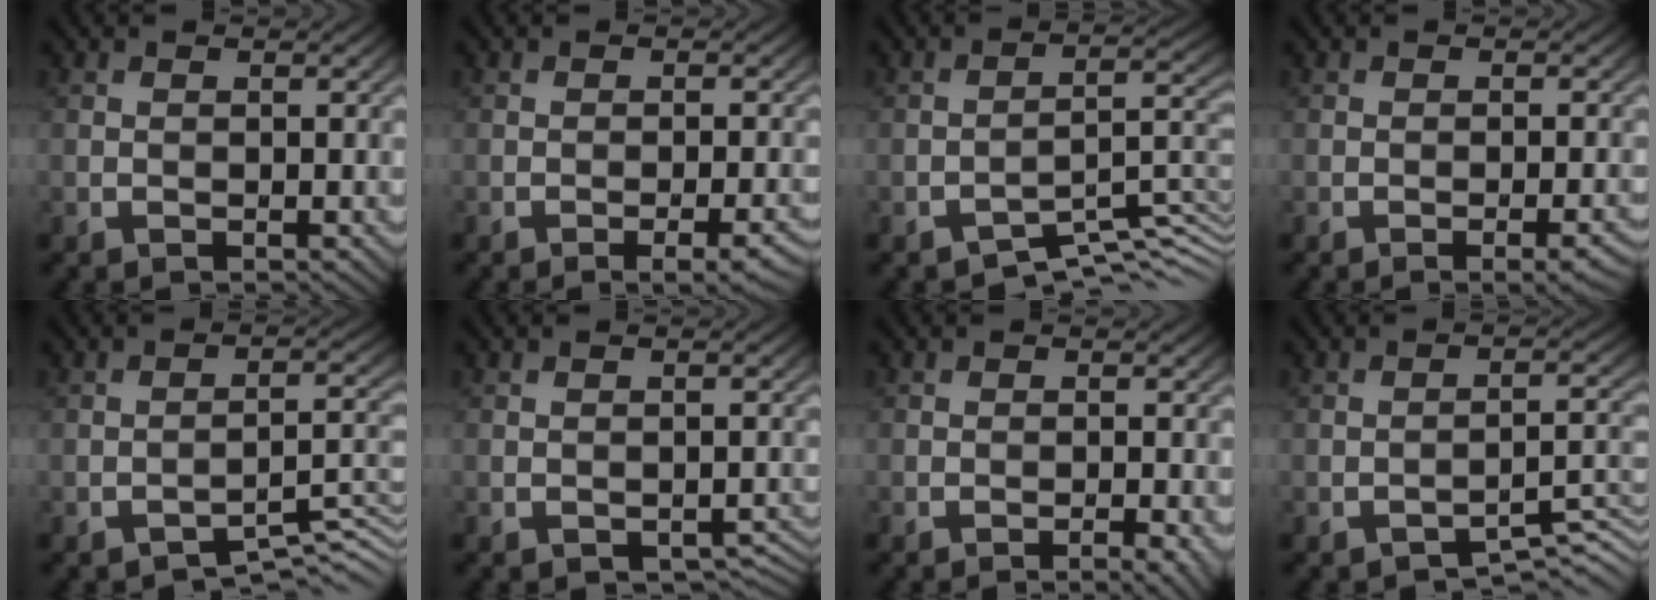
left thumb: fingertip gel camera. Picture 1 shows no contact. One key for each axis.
{"total": 4.0, "fx": -2.4, "fy": 0.8, "fz": 3.1, "tx": -0.045, "ty": 0.010, "tz": -0.033}
{"total": 6.1, "fx": -4.5, "fy": 1.9, "fz": 3.7, "tx": -0.044, "ty": 0.000, "tz": -0.078}
{"total": 3.1, "fx": -1.8, "fy": 0.6, "fz": 2.4, "tx": -0.033, "ty": 0.007, "tz": -0.025}
{"total": 5.0, "fx": -3.8, "fy": 1.3, "fz": 2.9, "tx": -0.033, "ty": 0.007, "tz": -0.057}
{"total": 1.8, "fx": -1.1, "fy": 0.9, "fz": 1.1, "tx": -0.016, "ty": -0.001, "tz": -0.010}
{"total": 2.6, "fx": -1.6, "fy": 0.3, "fz": 2.1, "tx": -0.031, "ty": 0.007, "tz": -0.023}
{"total": 4.4, "fx": -3.6, "fy": 0.9, "fz": 2.4, "tx": -0.024, "ty": 0.009, "tz": -0.053}